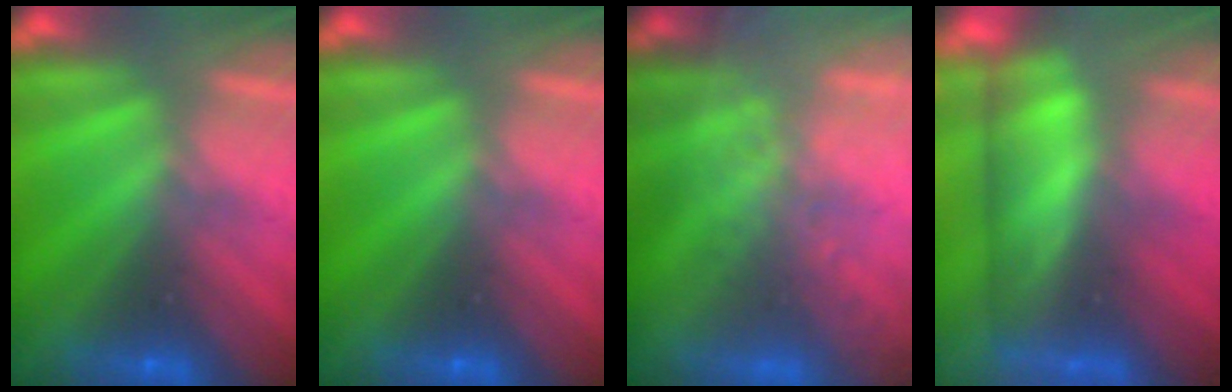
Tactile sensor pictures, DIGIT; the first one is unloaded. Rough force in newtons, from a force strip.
{"total": 0.0}
{"total": 9.2}
{"total": 4.5}